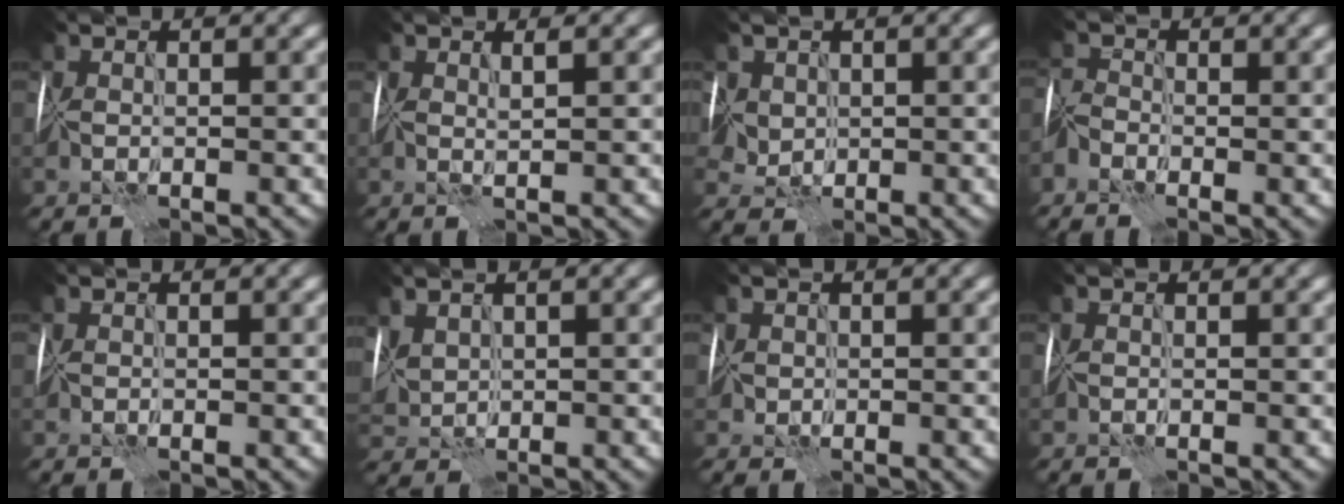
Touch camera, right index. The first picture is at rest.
{"total": 1.1, "force": [0.7, 0.1, 0.9], "torque": [-0.012, 0.002, 0.008]}
{"total": 2.7, "force": [1.2, 2.3, 0.7], "torque": [-0.026, 0.003, 0.031]}
{"total": 1.9, "force": [-1.1, 1.2, 0.9], "torque": [-0.024, 0.003, -0.034]}
{"total": 0.0}
{"total": 2.4, "force": [1.2, 1.6, 1.2], "torque": [-0.044, 0.007, 0.032]}
{"total": 1.1, "force": [0.3, 1.1, 0.0], "torque": [-0.007, 0.004, 0.003]}
{"total": 0.0}